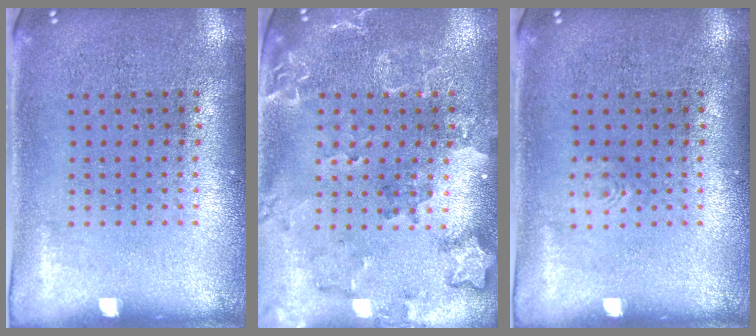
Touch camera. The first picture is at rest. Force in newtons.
{"total": 2.0, "press": 1.9, "slide": 0.7}
{"total": 0.5, "press": 0.5, "slide": 0.1}